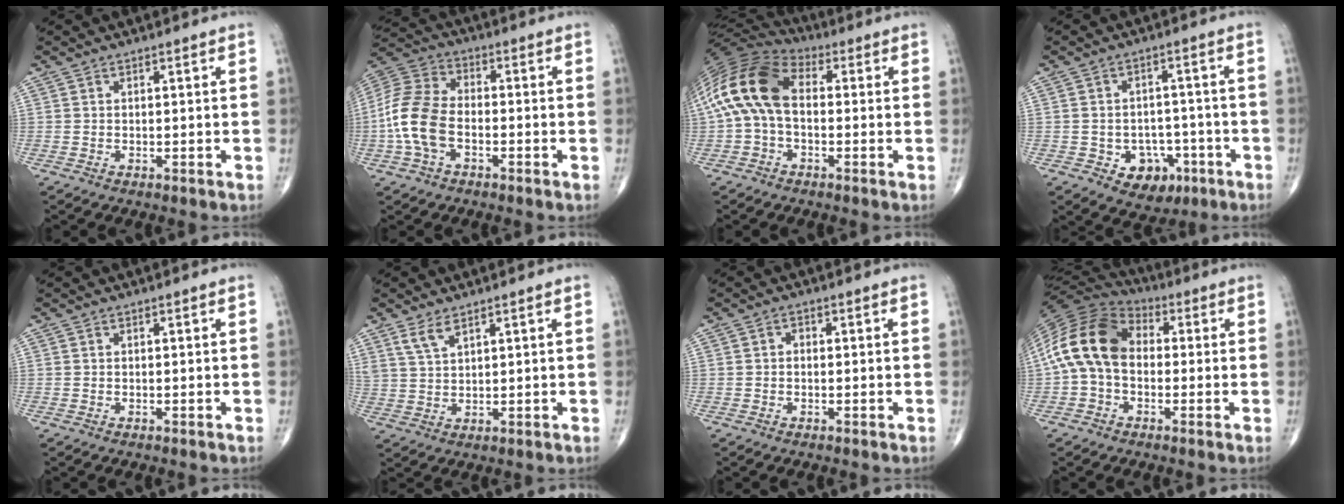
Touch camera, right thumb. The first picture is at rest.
{"total": 12.0, "force": [-2.9, 7.5, 8.9], "torque": [-0.191, 0.030, -0.064]}
{"total": 15.4, "force": [0.8, 9.3, 12.3], "torque": [-0.253, 0.039, 0.002]}
{"total": 8.0, "force": [-3.3, 6.2, 3.9], "torque": [-0.020, 0.027, -0.037]}
{"total": 0.0}
{"total": 4.0, "force": [2.8, 1.4, 2.4], "torque": [-0.048, -0.013, 0.064]}
{"total": 1.0, "force": [0.0, 0.8, 0.6], "torque": [0.000, 0.005, -0.005]}
{"total": 14.8, "force": [0.0, 10.1, 10.8], "torque": [-0.210, 0.037, -0.014]}